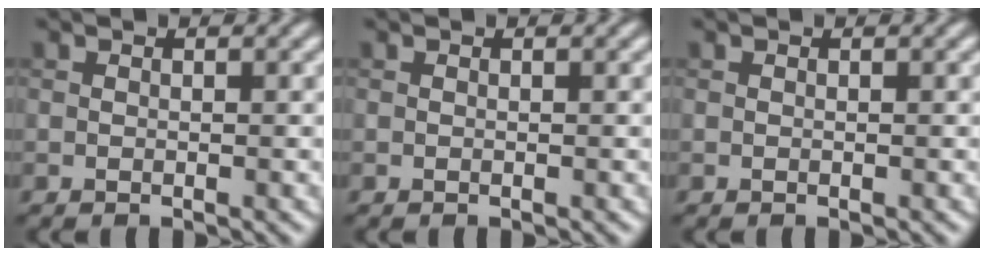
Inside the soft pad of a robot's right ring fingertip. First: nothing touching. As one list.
[{"total": 0.0}, {"total": 0.0}]